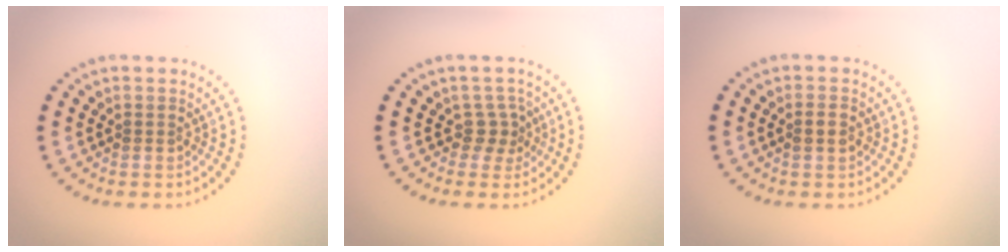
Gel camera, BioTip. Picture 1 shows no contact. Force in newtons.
{"total": 1.9, "press": 1.2, "slide": 1.5}
{"total": 1.2, "press": 1.2, "slide": 0.4}